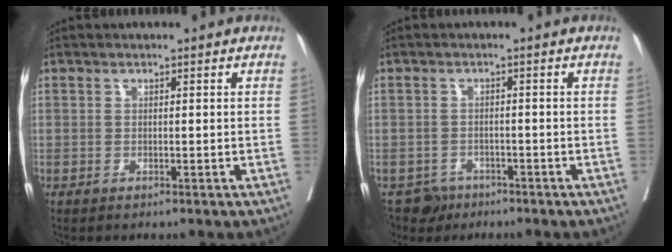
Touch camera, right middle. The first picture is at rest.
{"total": 4.0, "force": [-3.1, 2.5, 0.0], "torque": [0.004, 0.002, -0.051]}